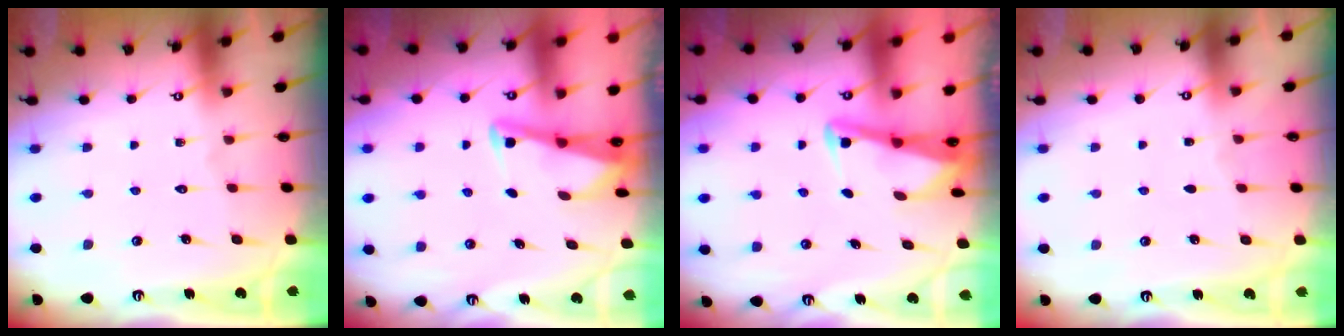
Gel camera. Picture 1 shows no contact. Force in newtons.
{"total": 3.0, "press": 2.9, "slide": 0.4}
{"total": 2.9, "press": 2.8, "slide": 0.4}
{"total": 2.4, "press": 2.4, "slide": 0.4}